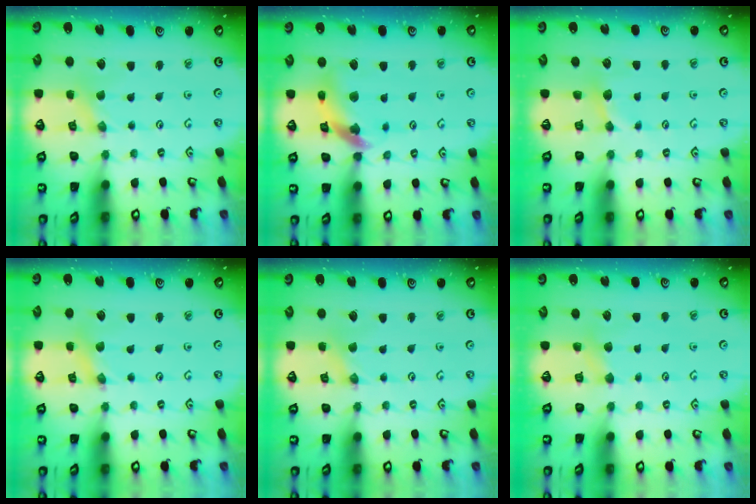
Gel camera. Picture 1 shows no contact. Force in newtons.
{"total": 13.1, "press": 13.0, "slide": 1.7}
{"total": 4.1, "press": 4.0, "slide": 0.6}
{"total": 1.5, "press": 1.5, "slide": 0.1}
{"total": 0.0}
{"total": 2.9, "press": 2.8, "slide": 0.4}